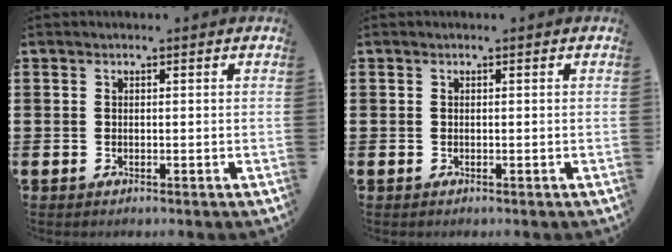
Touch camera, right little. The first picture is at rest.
{"total": 0.0}